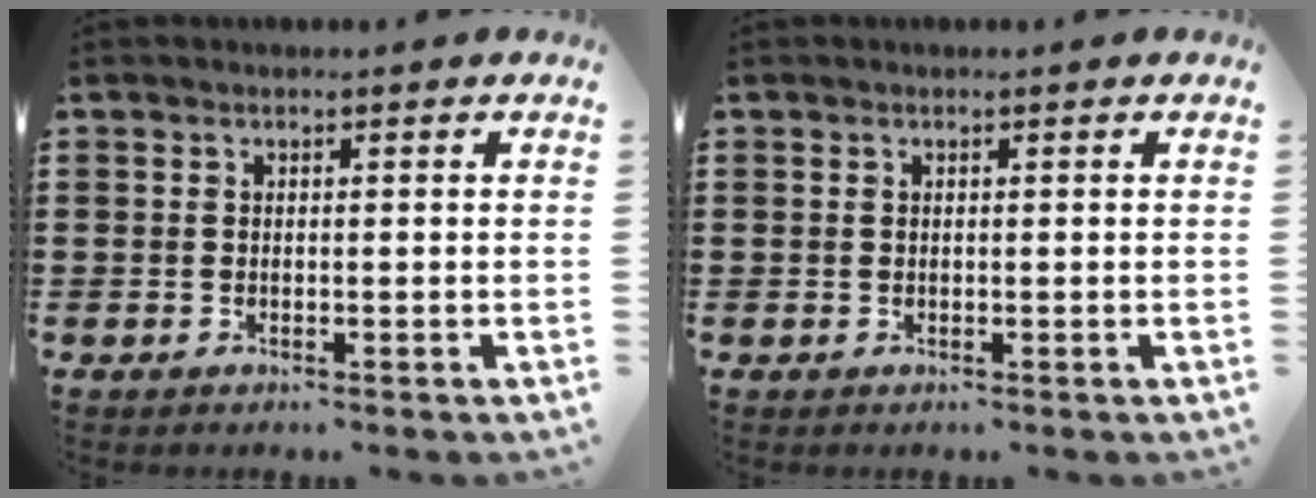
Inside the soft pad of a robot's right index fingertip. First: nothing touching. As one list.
[{"total": 0.0}]